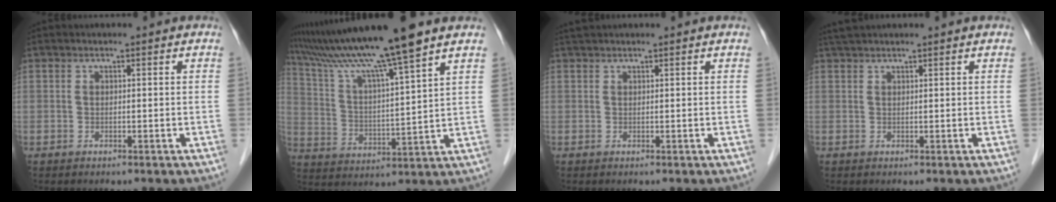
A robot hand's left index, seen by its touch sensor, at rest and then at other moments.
{"total": 16.1, "force": [12.9, -1.7, 9.6], "torque": [-0.174, 0.011, 0.221]}
{"total": 2.0, "force": [1.9, -0.1, 0.6], "torque": [-0.008, 0.023, 0.036]}
{"total": 3.0, "force": [2.8, -0.1, 1.1], "torque": [-0.014, 0.028, 0.050]}